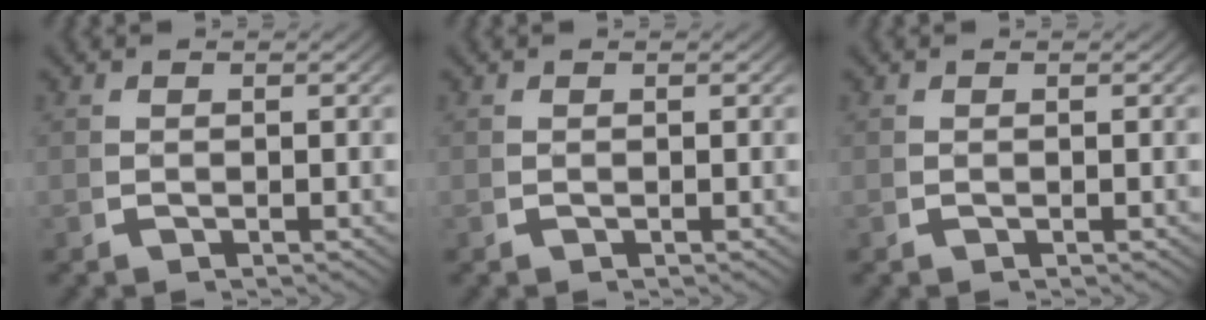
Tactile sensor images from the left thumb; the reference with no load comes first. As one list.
[{"total": 0.0}, {"total": 0.0}]